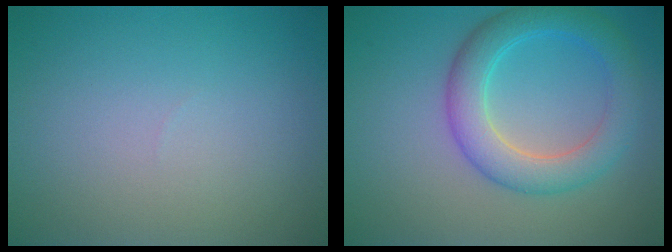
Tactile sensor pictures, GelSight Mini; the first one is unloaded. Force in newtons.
{"total": 5.1, "press": 5.1, "slide": 0.1}